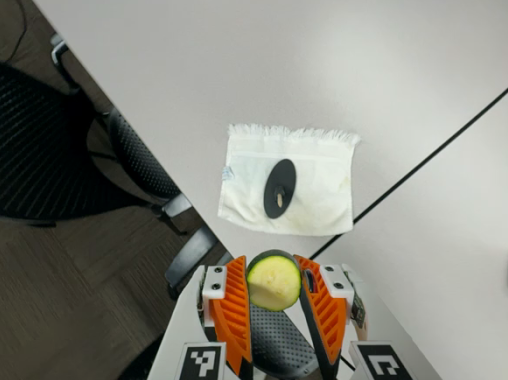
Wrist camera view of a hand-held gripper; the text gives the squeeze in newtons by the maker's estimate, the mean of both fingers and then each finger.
{"total": 8.9, "left": 9.0, "right": 8.9}